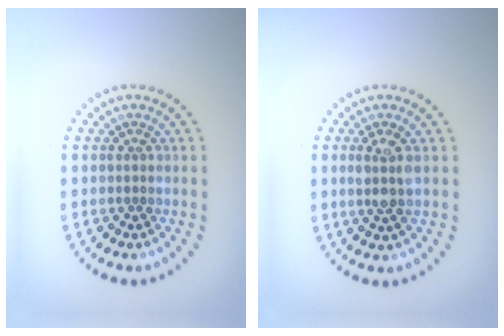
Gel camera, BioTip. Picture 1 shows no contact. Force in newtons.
{"total": 2.3, "press": 2.0, "slide": 1.1}